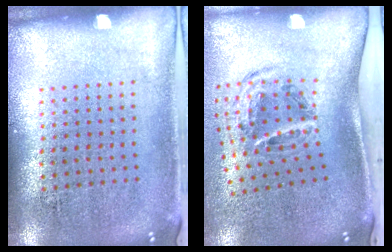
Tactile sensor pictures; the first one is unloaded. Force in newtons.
{"total": 1.6, "press": 1.1, "slide": 1.2}